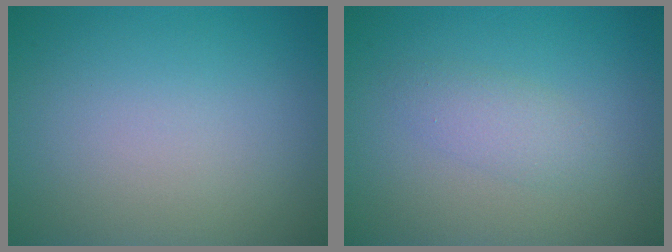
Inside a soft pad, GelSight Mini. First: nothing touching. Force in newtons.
{"total": 1.8, "press": 1.8, "slide": 0.0}